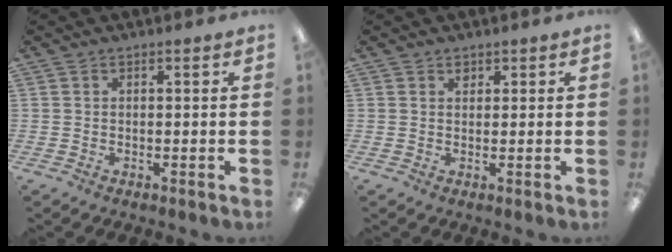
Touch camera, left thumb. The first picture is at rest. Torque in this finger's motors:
{"motor_torque": [0.04, 0.05, 0.25, -0.04, 0.02]}